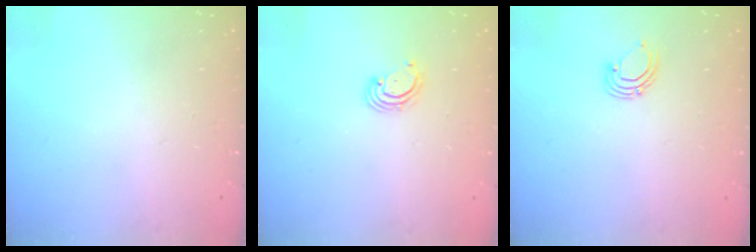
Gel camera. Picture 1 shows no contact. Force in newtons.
{"total": 2.6, "press": 2.6, "slide": 0.3}
{"total": 3.5, "press": 3.5, "slide": 0.2}